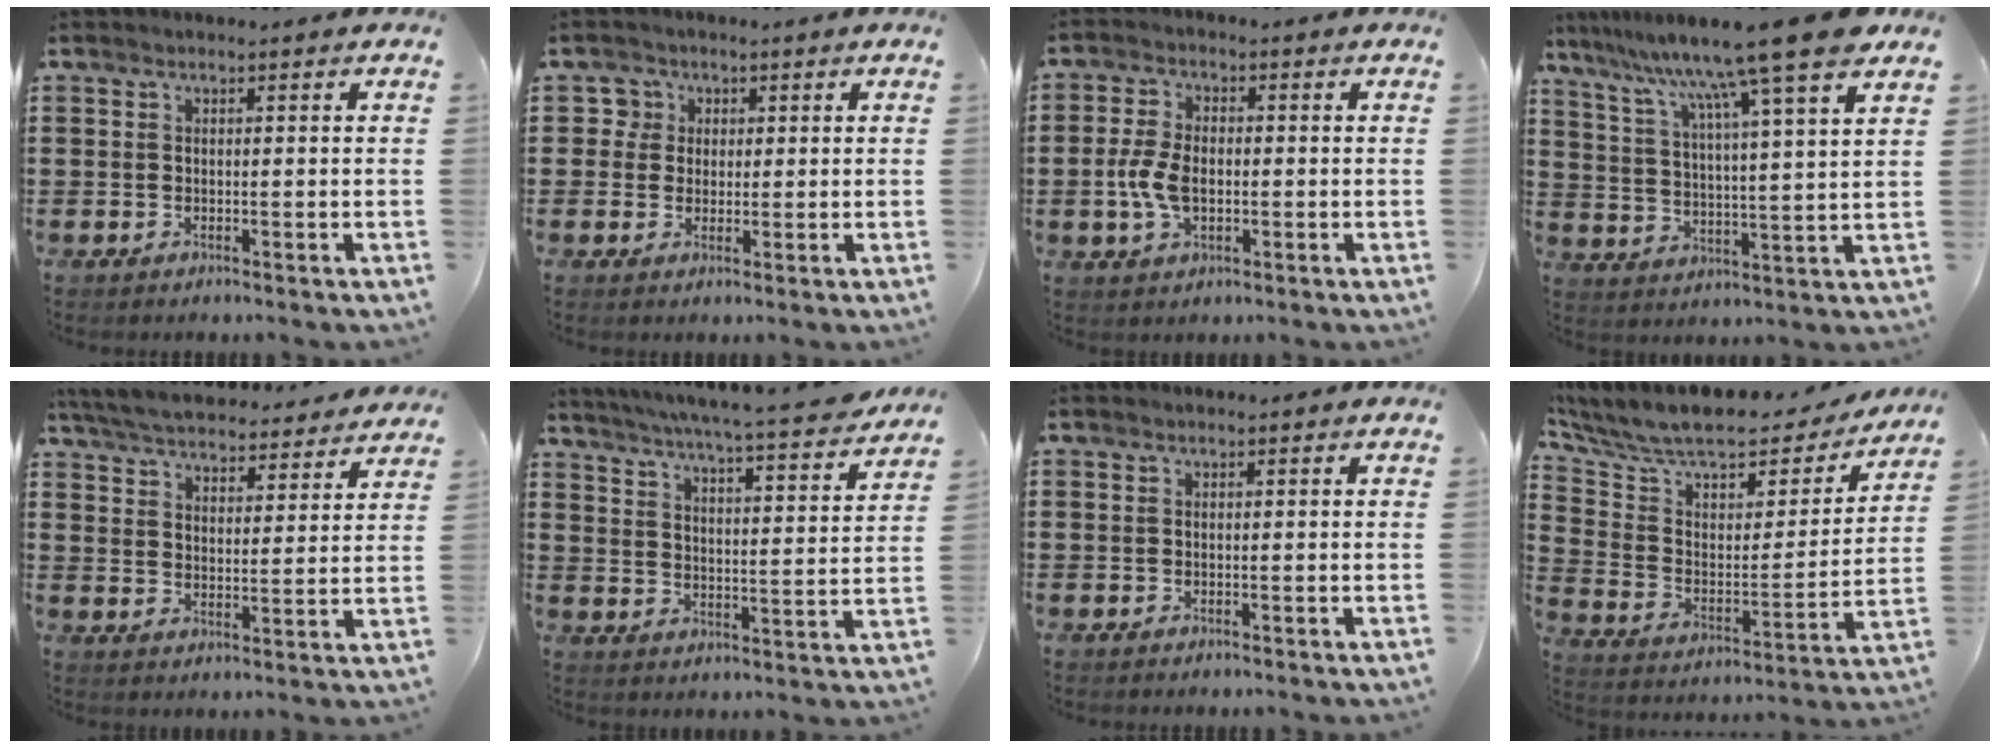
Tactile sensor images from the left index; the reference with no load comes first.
{"total": 3.3, "force": [0.9, 3.1, 0.4], "torque": [-0.017, 0.008, 0.012]}
{"total": 5.7, "force": [-0.7, 3.1, 4.7], "torque": [-0.112, -0.002, -0.019]}
{"total": 13.2, "force": [10.7, -1.1, 7.6], "torque": [-0.169, -0.066, 0.169]}
{"total": 5.7, "force": [5.6, 0.3, 0.8], "torque": [-0.045, -0.039, 0.097]}
{"total": 5.3, "force": [4.7, -0.9, 2.2], "torque": [-0.064, -0.043, 0.072]}
{"total": 0.0}
{"total": 9.6, "force": [8.0, 3.0, 4.3], "torque": [-0.121, -0.052, 0.138]}